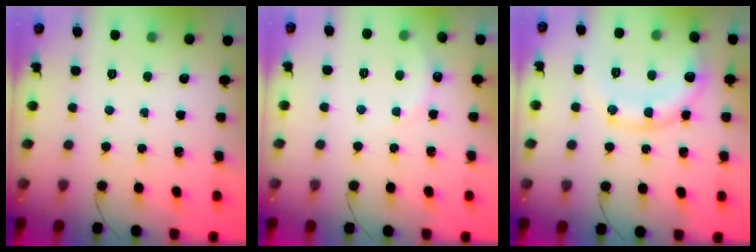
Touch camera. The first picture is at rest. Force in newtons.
{"total": 6.2, "press": 6.0, "slide": 1.2}
{"total": 14.2, "press": 14.1, "slide": 1.9}